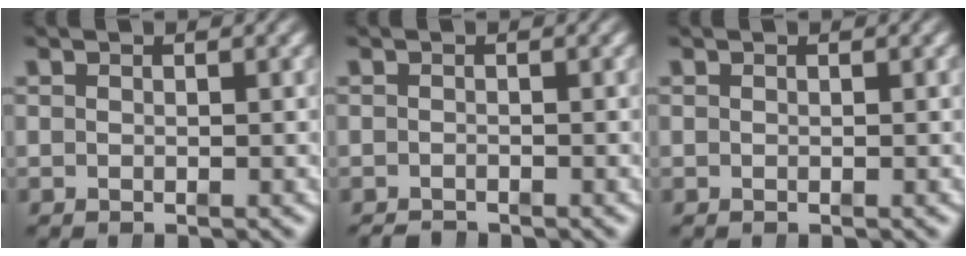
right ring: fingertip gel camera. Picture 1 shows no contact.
{"total": 1.3, "force": [-1.3, -0.1, 0.0], "torque": [-0.003, -0.012, -0.019]}
{"total": 0.0}